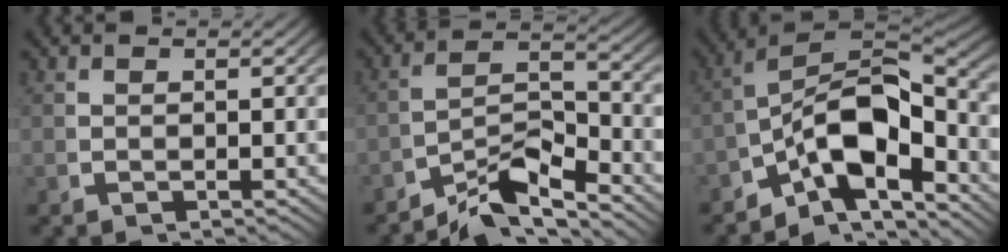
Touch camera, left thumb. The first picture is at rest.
{"total": 6.8, "force": [-3.4, 3.5, 4.8], "torque": [-0.079, -0.023, -0.054]}
{"total": 12.6, "force": [-2.9, 7.3, 9.8], "torque": [-0.165, -0.036, -0.031]}